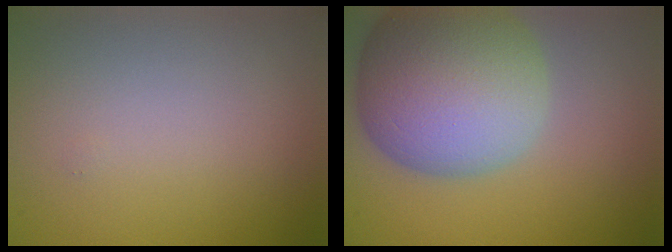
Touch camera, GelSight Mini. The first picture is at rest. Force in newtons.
{"total": 12.6, "press": 12.5, "slide": 1.0}